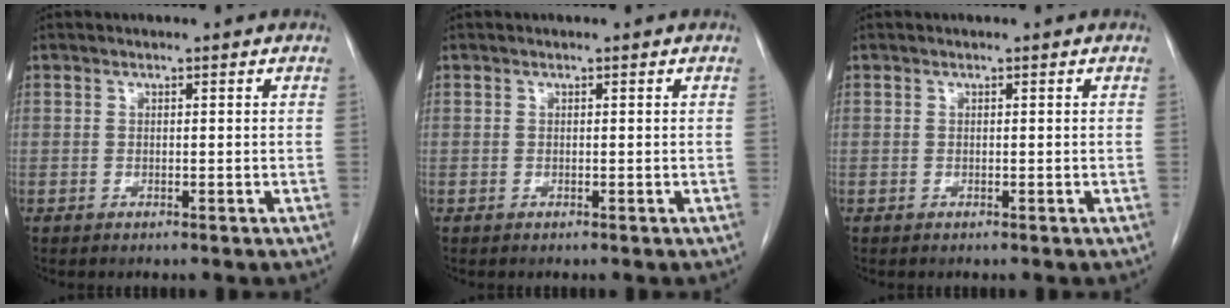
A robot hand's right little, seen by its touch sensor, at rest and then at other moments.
{"total": 0.0}
{"total": 0.0}